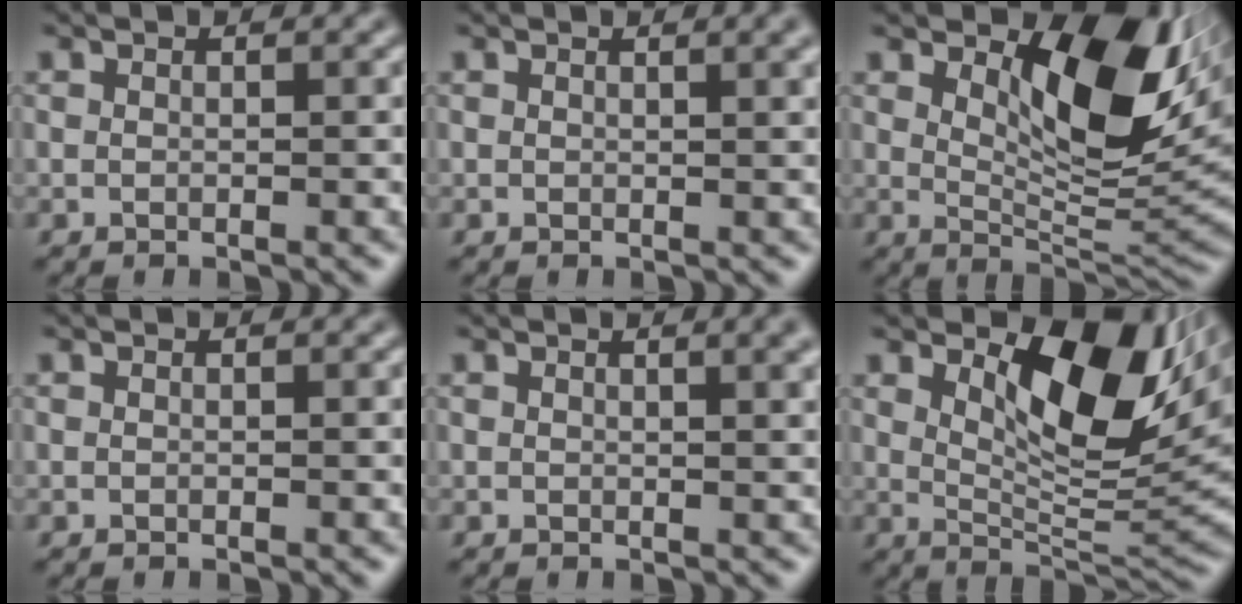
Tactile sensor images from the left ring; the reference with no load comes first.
{"total": 2.7, "force": [1.6, 1.0, 1.9], "torque": [-0.007, 0.013, 0.010]}
{"total": 9.6, "force": [3.2, 4.4, 7.9], "torque": [-0.118, -0.008, 0.057]}
{"total": 0.0}
{"total": 3.7, "force": [2.1, 1.5, 2.7], "torque": [-0.011, 0.022, 0.009]}
{"total": 9.3, "force": [3.5, 4.2, 7.6], "torque": [-0.118, -0.007, 0.063]}